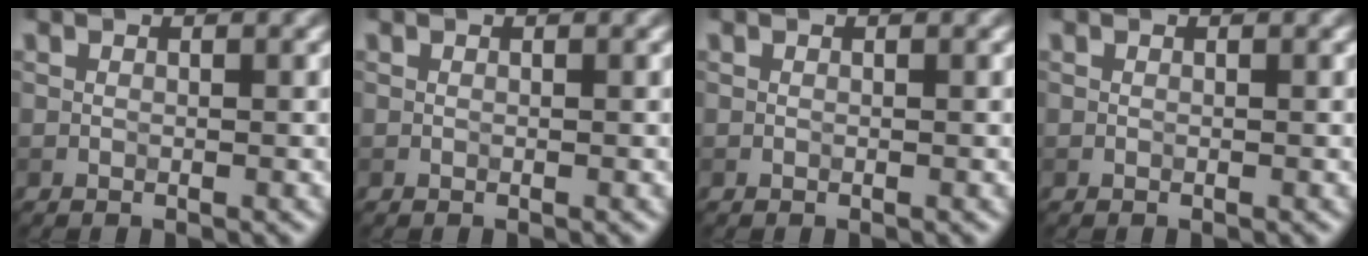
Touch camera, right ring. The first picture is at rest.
{"total": 0.0}
{"total": 0.0}
{"total": 0.0}